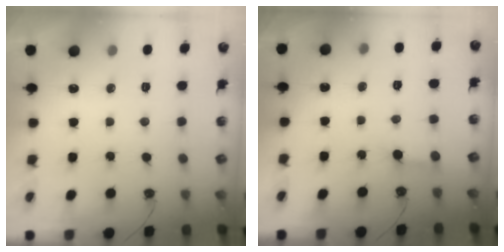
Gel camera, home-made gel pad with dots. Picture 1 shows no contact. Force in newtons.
{"total": 2.3, "press": 2.3, "slide": 0.2}